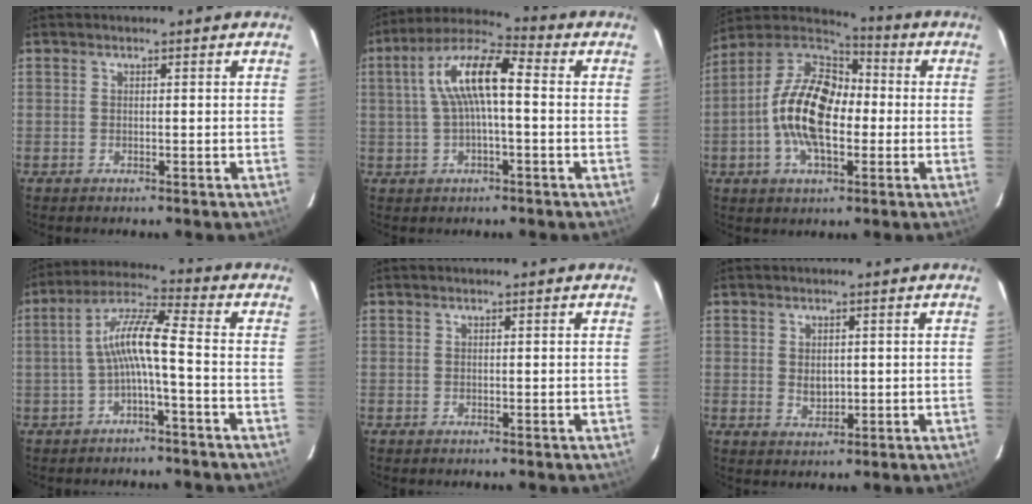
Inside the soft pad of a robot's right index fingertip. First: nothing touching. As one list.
[{"total": 11.1, "force": [0.9, 3.1, 10.6], "torque": [-0.206, 0.026, 0.012]}, {"total": 16.5, "force": [-2.2, 8.9, 13.8], "torque": [-0.269, 0.012, -0.050]}, {"total": 7.7, "force": [-2.0, 0.5, 7.4], "torque": [-0.166, 0.020, -0.036]}, {"total": 0.0}, {"total": 3.1, "force": [0.2, 2.3, 2.1], "torque": [-0.034, 0.000, 0.007]}]